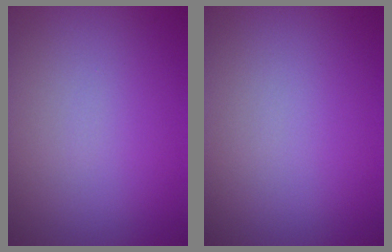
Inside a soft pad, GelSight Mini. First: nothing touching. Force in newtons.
{"total": 0.0}